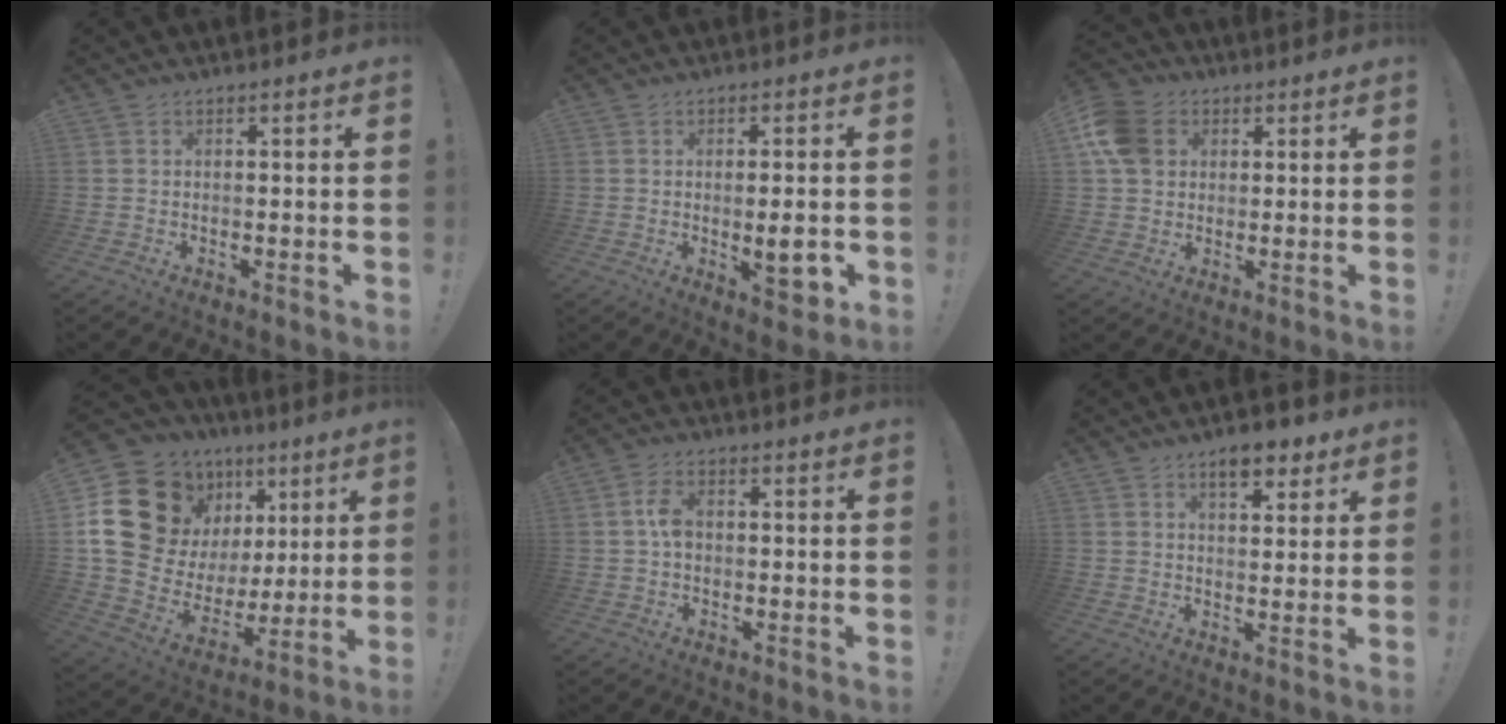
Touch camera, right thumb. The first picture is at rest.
{"total": 8.1, "force": [-1.0, 2.2, 7.7], "torque": [-0.092, -0.007, -0.013]}
{"total": 11.3, "force": [3.2, 9.2, 5.7], "torque": [-0.105, 0.001, 0.066]}
{"total": 22.6, "force": [10.7, 16.3, 11.4], "torque": [-0.184, -0.064, 0.240]}
{"total": 5.1, "force": [0.1, 3.1, 4.0], "torque": [-0.072, 0.008, 0.002]}
{"total": 7.2, "force": [4.8, 3.3, 4.3], "torque": [-0.039, -0.024, 0.079]}